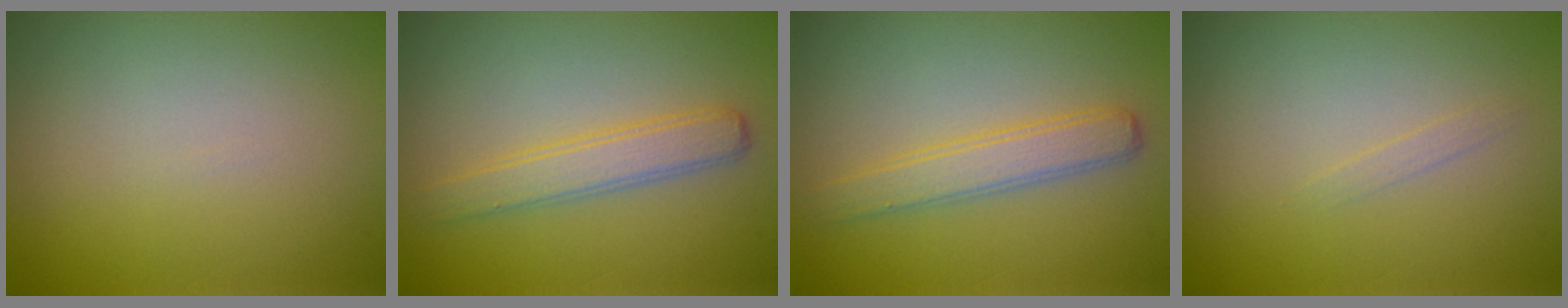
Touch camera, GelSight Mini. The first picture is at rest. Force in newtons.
{"total": 2.9, "press": 2.9, "slide": 0.1}
{"total": 2.9, "press": 2.9, "slide": 0.1}
{"total": 0.6, "press": 0.6, "slide": 0.0}